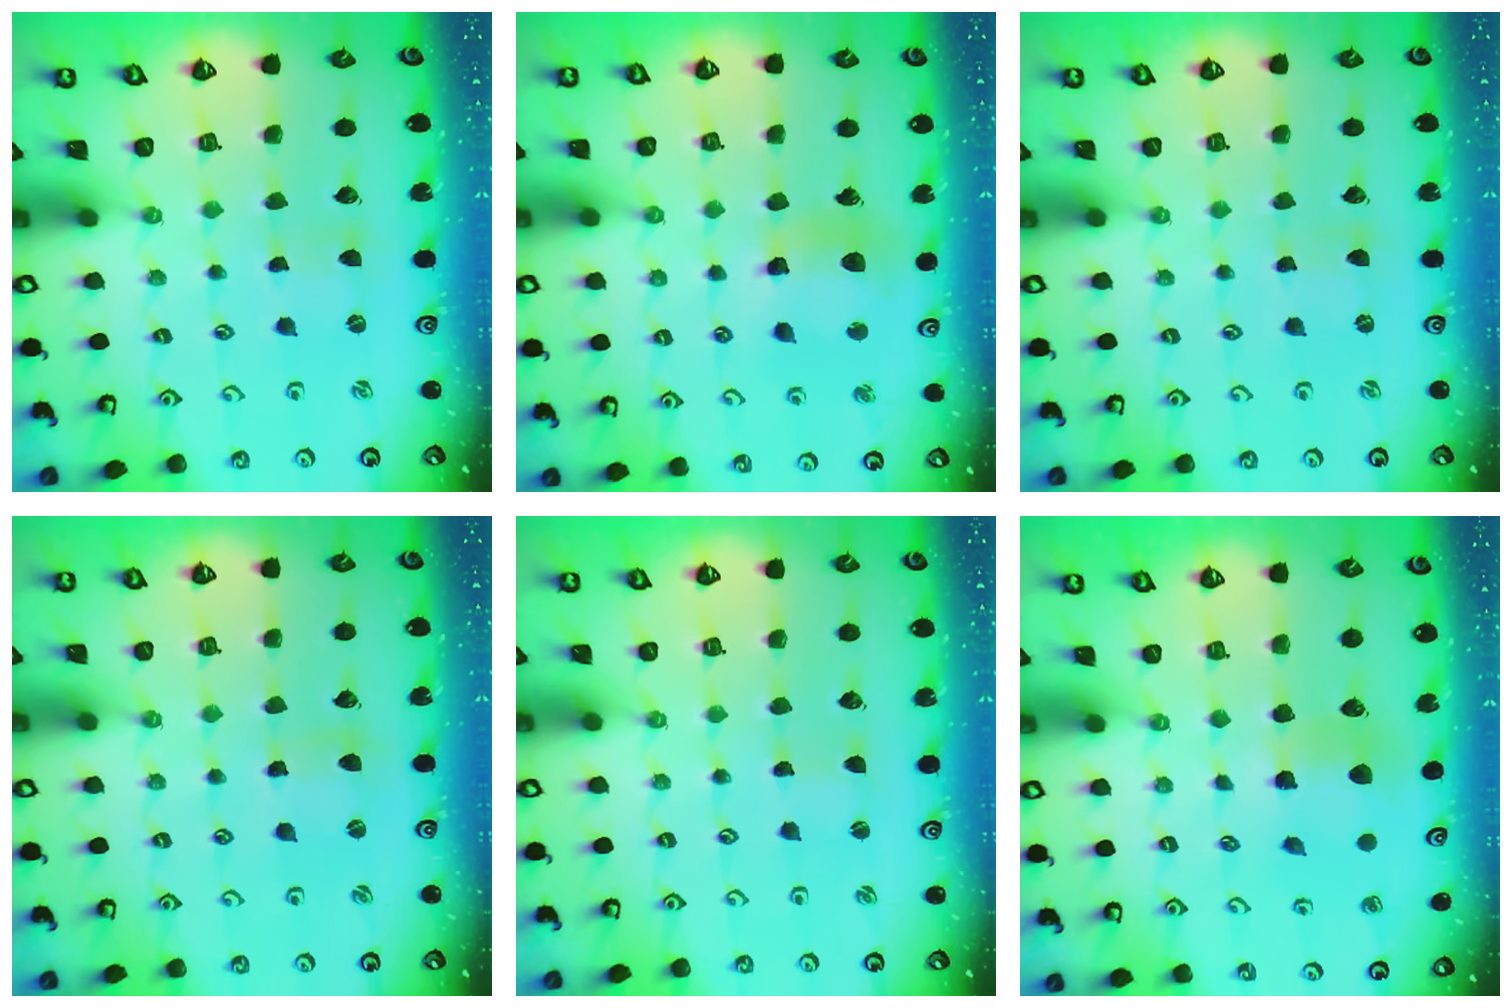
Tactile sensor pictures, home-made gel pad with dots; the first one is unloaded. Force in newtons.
{"total": 10.3, "press": 10.2, "slide": 1.4}
{"total": 0.0}
{"total": 1.7, "press": 1.7, "slide": 0.3}
{"total": 0.0}
{"total": 7.1, "press": 7.0, "slide": 0.6}